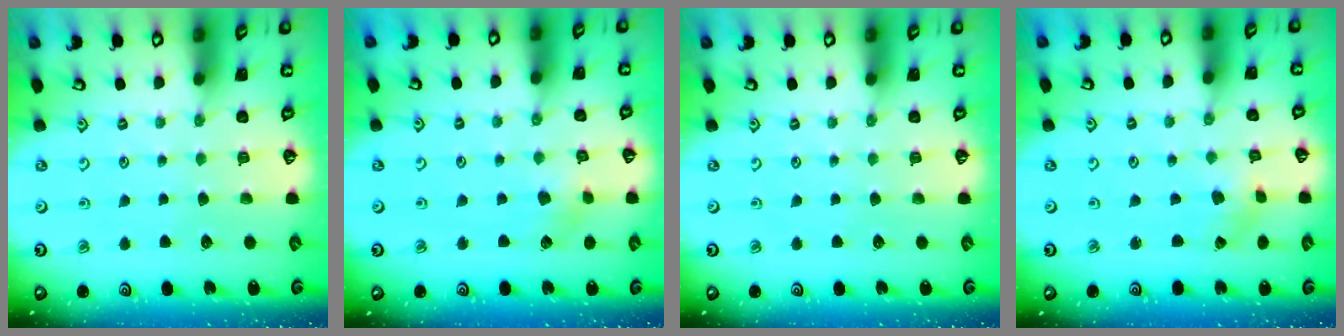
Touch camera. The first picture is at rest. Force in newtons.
{"total": 3.8, "press": 3.8, "slide": 0.5}
{"total": 0.0}
{"total": 1.0, "press": 1.0, "slide": 0.2}